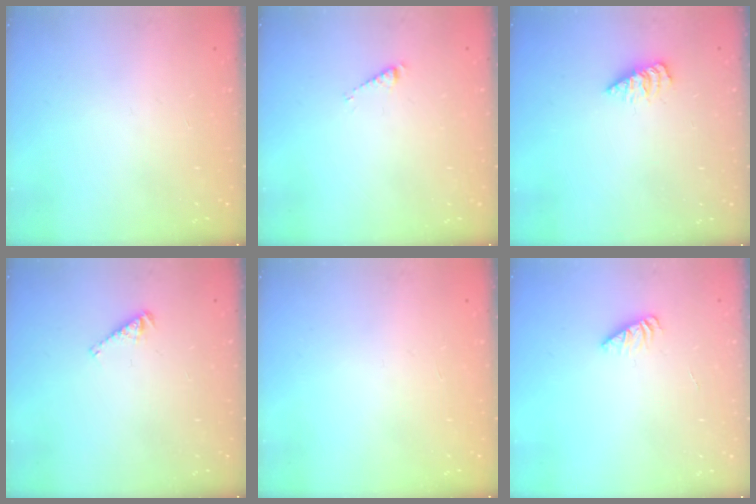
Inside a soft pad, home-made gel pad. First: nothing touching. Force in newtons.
{"total": 2.6, "press": 2.6, "slide": 0.2}
{"total": 2.3, "press": 2.2, "slide": 0.4}
{"total": 4.0, "press": 4.0, "slide": 0.2}
{"total": 0.0}
{"total": 1.8, "press": 1.7, "slide": 0.2}